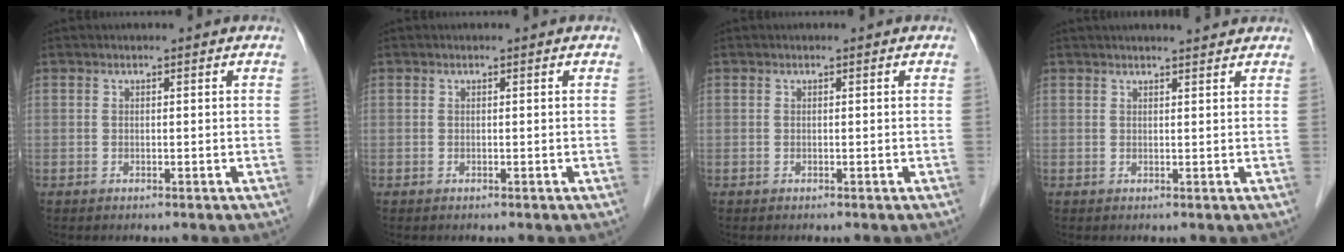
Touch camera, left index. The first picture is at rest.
{"total": 0.0}
{"total": 0.0}
{"total": 5.8, "force": [5.4, 0.4, 2.2], "torque": [-0.028, 0.023, 0.064]}